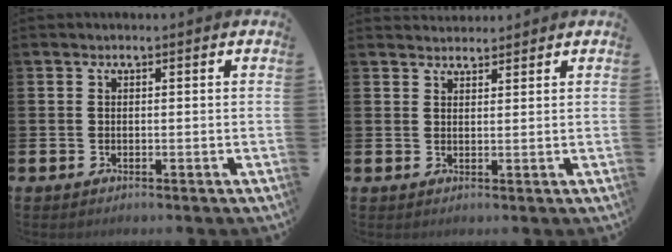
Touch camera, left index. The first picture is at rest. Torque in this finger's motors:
{"motor_torque": [0.39, -0.57, 0.06, -0.01]}